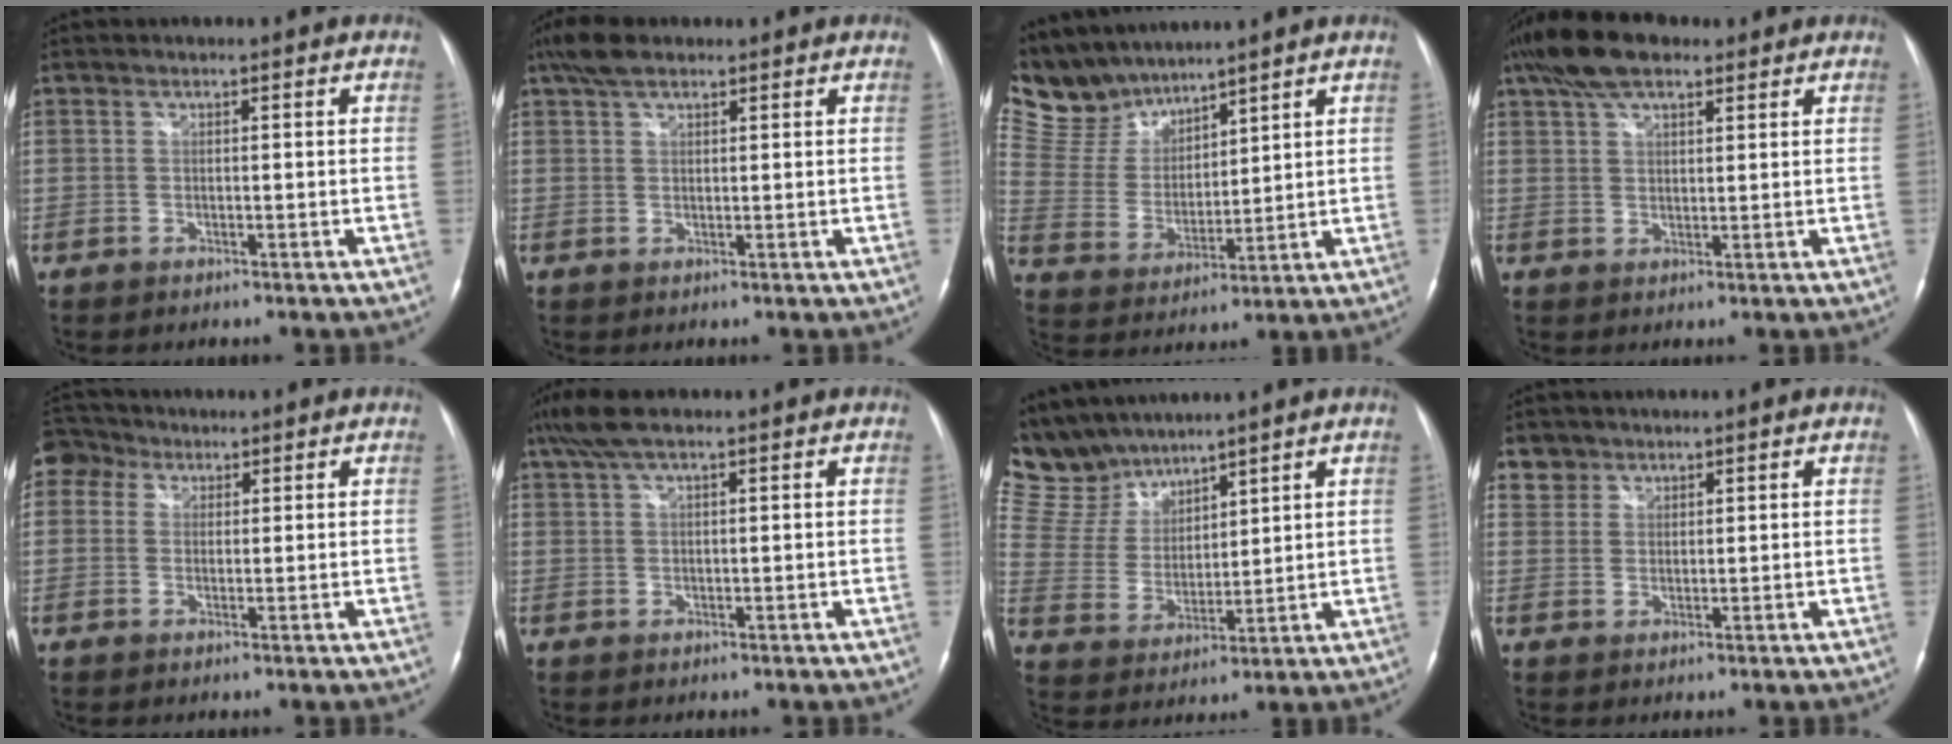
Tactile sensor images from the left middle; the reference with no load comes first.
{"total": 4.3, "force": [3.2, 1.8, 2.4], "torque": [-0.057, 0.020, 0.064]}
{"total": 9.1, "force": [8.6, 2.8, 0.3], "torque": [-0.031, 0.016, 0.192]}
{"total": 8.7, "force": [6.0, 3.5, 5.2], "torque": [-0.104, 0.027, 0.109]}
{"total": 4.4, "force": [2.2, 3.6, 1.2], "torque": [-0.029, 0.022, 0.043]}
{"total": 5.2, "force": [3.7, 1.0, 3.5], "torque": [-0.079, 0.029, 0.071]}
{"total": 9.9, "force": [9.3, 3.2, 0.9], "torque": [-0.043, 0.018, 0.204]}
{"total": 2.7, "force": [2.0, 1.8, -0.4], "torque": [0.015, 0.007, 0.032]}